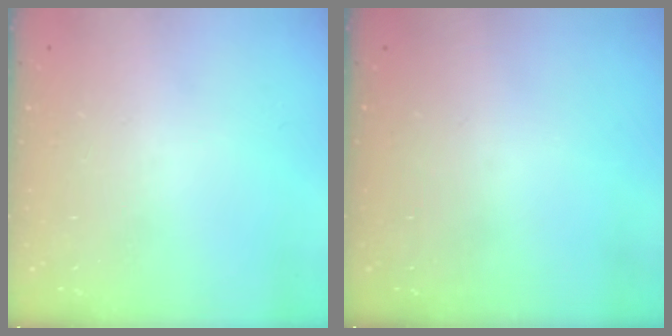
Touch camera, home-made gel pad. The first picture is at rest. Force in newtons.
{"total": 0.0}